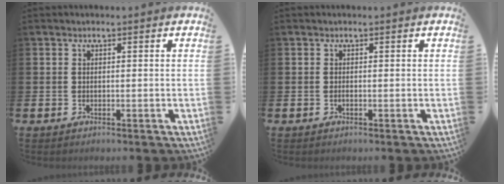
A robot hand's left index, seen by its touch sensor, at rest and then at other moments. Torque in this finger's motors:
{"motor_torque": [0.14, 0.06, 0.00, 0.02]}